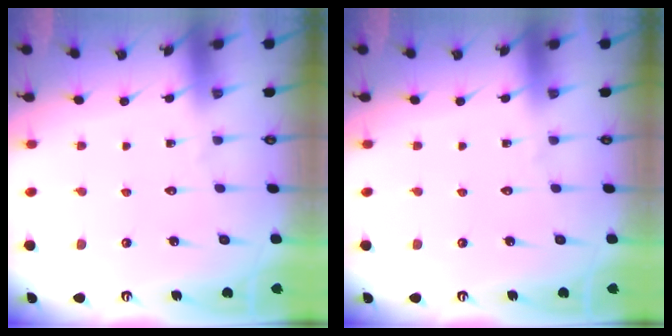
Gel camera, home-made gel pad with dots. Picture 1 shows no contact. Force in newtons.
{"total": 0.0}